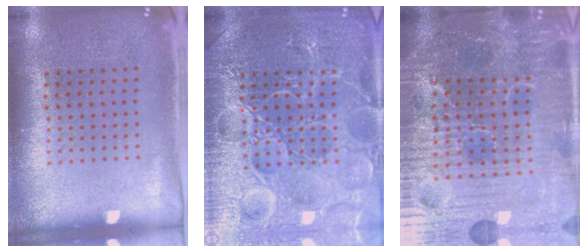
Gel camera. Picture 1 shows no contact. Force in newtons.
{"total": 7.5, "press": 7.5, "slide": 1.0}
{"total": 6.1, "press": 5.7, "slide": 2.2}